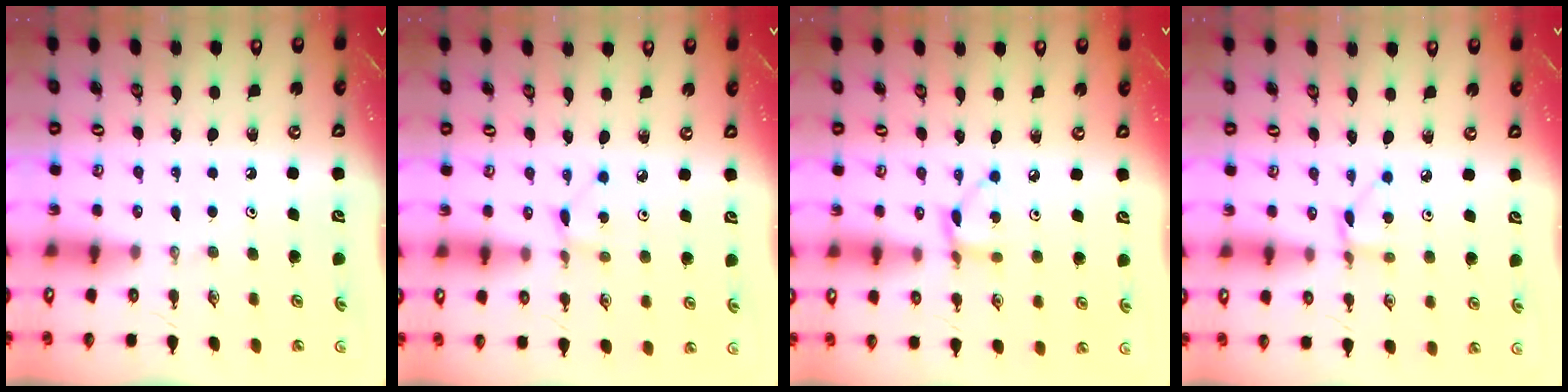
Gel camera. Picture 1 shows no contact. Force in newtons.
{"total": 1.3, "press": 1.3, "slide": 0.1}
{"total": 4.9, "press": 4.8, "slide": 0.2}
{"total": 3.2, "press": 3.1, "slide": 0.4}